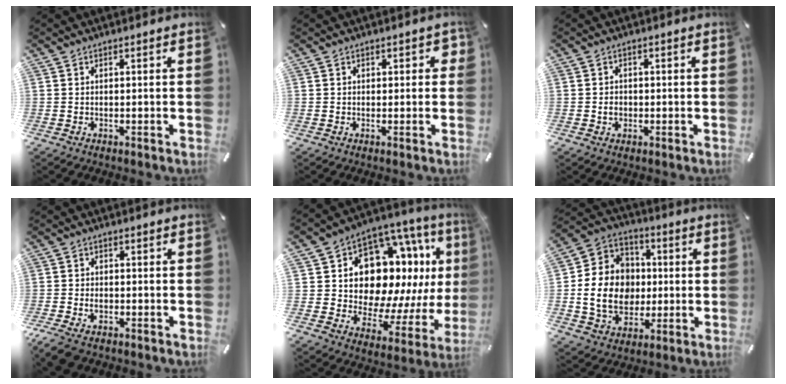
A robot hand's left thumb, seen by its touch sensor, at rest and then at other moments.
{"total": 1.6, "force": [0.1, 1.2, 1.1], "torque": [-0.005, 0.000, -0.004]}
{"total": 2.5, "force": [-0.4, 2.1, 1.3], "torque": [-0.025, 0.005, -0.009]}
{"total": 3.8, "force": [-1.7, 2.6, 2.1], "torque": [-0.050, 0.005, -0.035]}
{"total": 18.2, "force": [6.9, 12.5, 11.3], "torque": [-0.193, -0.070, 0.133]}
{"total": 15.5, "force": [-1.7, 13.2, 7.9], "torque": [-0.174, 0.014, -0.024]}